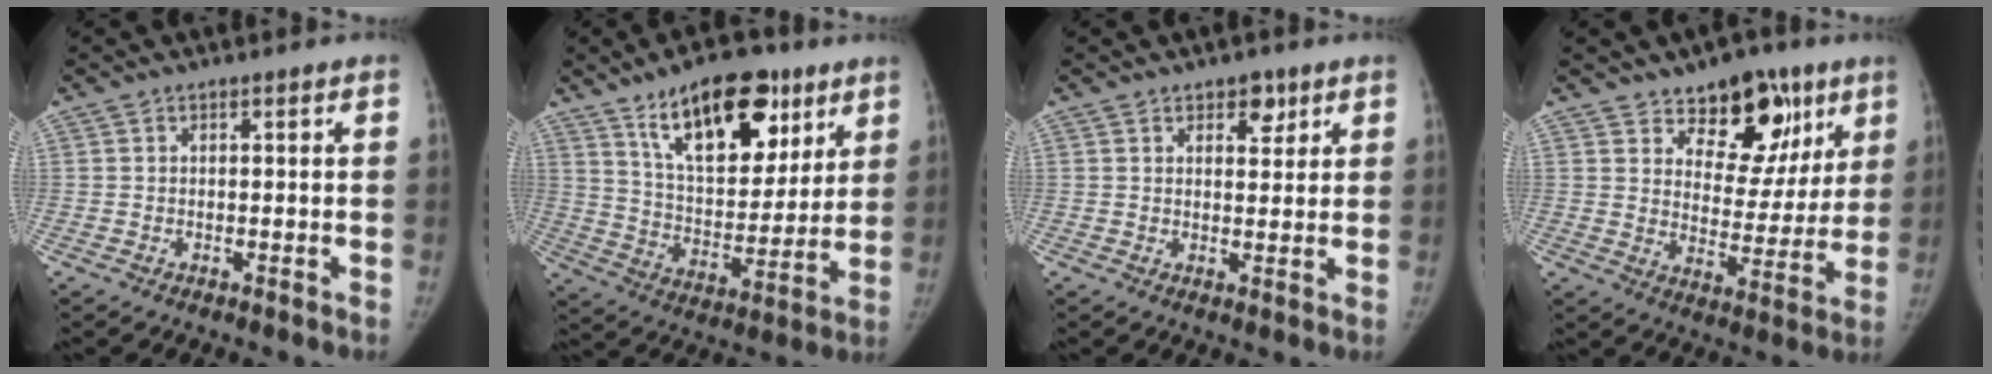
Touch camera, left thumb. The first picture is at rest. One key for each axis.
{"total": 20.2, "fx": 11.7, "fy": 9.6, "fz": 13.4, "tx": -0.159, "ty": -0.053, "tz": 0.198}
{"total": 3.8, "fx": 2.2, "fy": 2.2, "fz": 2.1, "tx": -0.003, "ty": -0.012, "tz": 0.032}
{"total": 14.9, "fx": 9.0, "fy": 9.0, "fz": 7.7, "tx": -0.040, "ty": -0.044, "tz": 0.135}